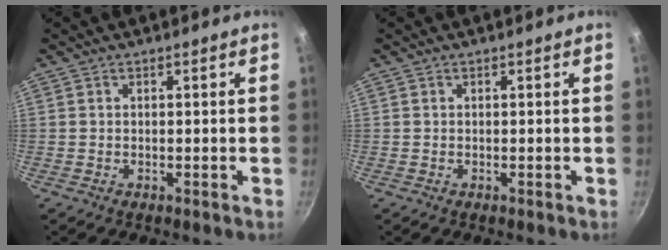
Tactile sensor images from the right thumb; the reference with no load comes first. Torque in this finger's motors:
{"motor_torque": [-0.01, 0.01, -0.01, 0.01, 0.02]}